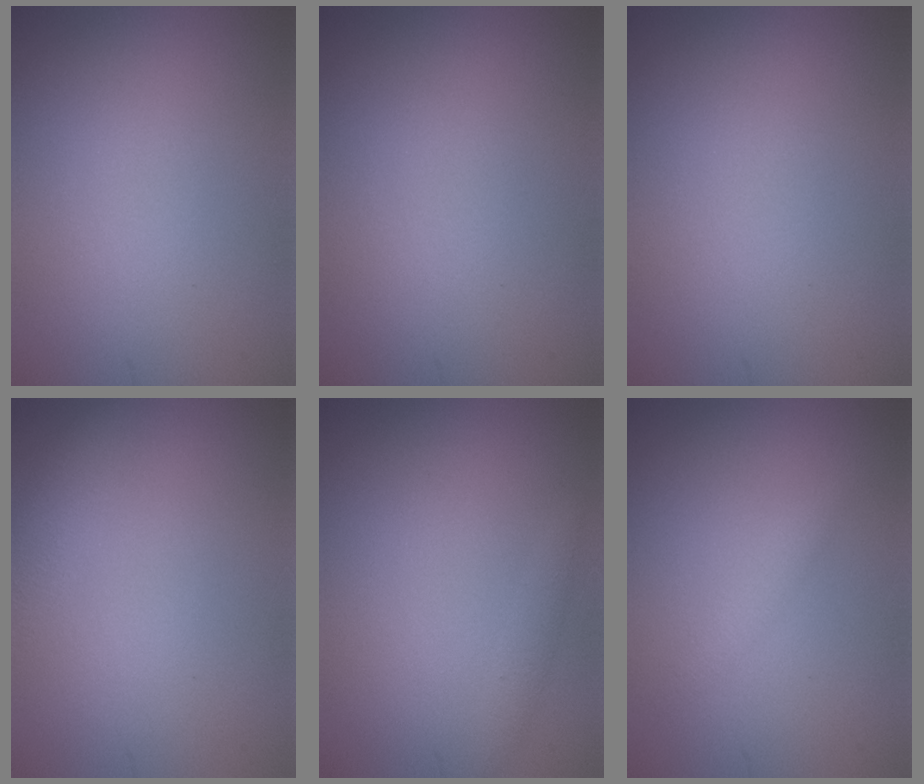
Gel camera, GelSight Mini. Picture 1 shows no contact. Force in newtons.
{"total": 0.0}
{"total": 0.0}
{"total": 2.5, "press": 2.5, "slide": 0.2}
{"total": 0.8, "press": 0.8, "slide": 0.2}
{"total": 1.2, "press": 1.2, "slide": 0.1}